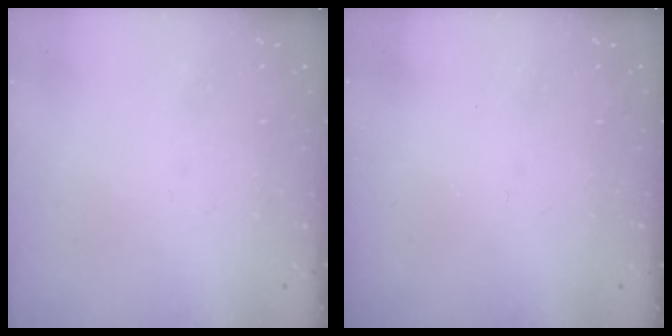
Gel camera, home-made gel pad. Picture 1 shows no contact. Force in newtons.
{"total": 0.9, "press": 0.9, "slide": 0.1}